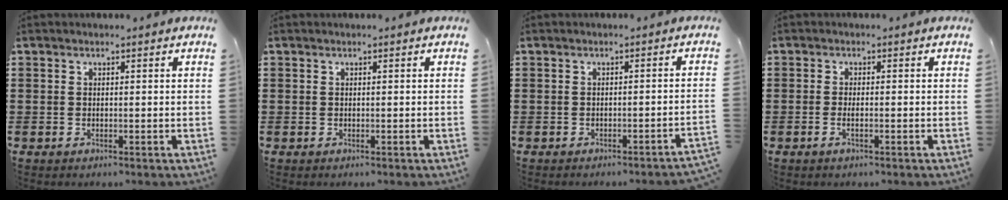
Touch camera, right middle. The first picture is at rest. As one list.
[{"total": 0.0}, {"total": 1.2, "force": [-1.1, -0.3, 0.4], "torque": [-0.008, 0.003, -0.024]}, {"total": 1.1, "force": [-0.4, 0.2, 1.0], "torque": [-0.019, -0.003, -0.007]}]